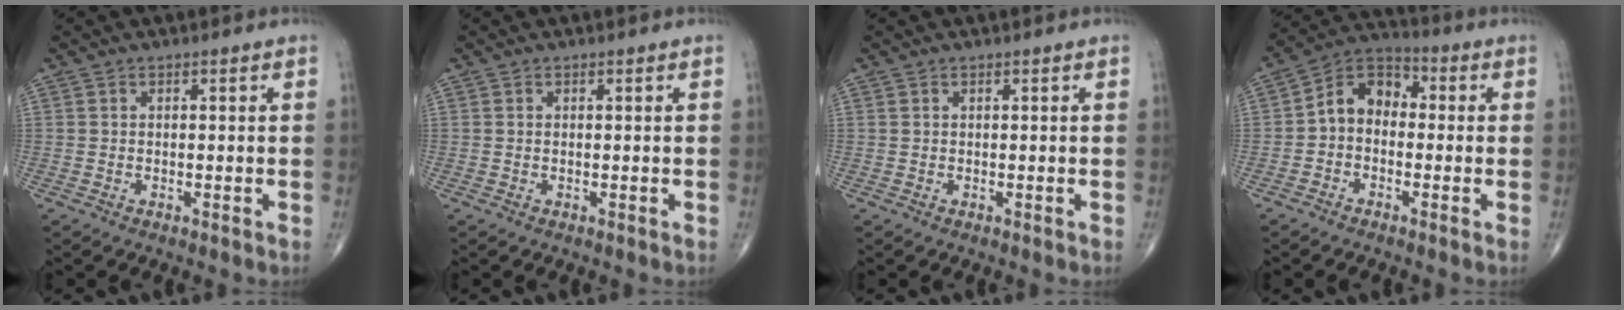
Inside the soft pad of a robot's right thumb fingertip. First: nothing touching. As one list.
[{"total": 0.0}, {"total": 0.0}, {"total": 8.2, "force": [-0.6, 6.0, 5.5], "torque": [-0.066, 0.032, -0.032]}]